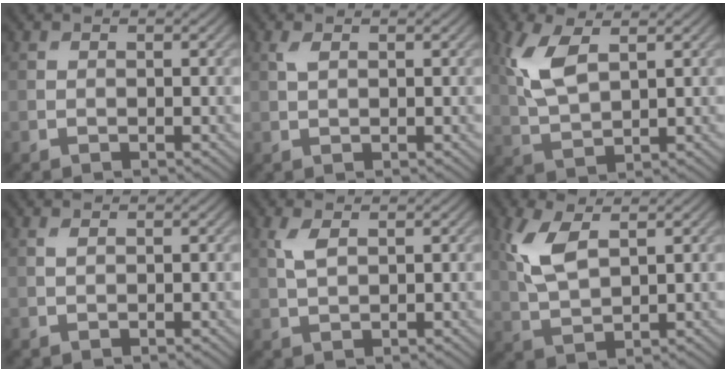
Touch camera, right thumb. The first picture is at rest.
{"total": 1.2, "force": [0.6, 0.5, 0.9], "torque": [-0.027, 0.002, 0.013]}
{"total": 7.0, "force": [2.7, 3.2, 5.6], "torque": [-0.138, 0.005, 0.055]}
{"total": 0.6, "force": [0.4, 0.2, 0.5], "torque": [-0.012, 0.001, 0.008]}
{"total": 2.5, "force": [1.1, 1.1, 2.0], "torque": [-0.053, 0.003, 0.025]}
{"total": 6.7, "force": [2.6, 3.0, 5.3], "torque": [-0.132, 0.004, 0.054]}